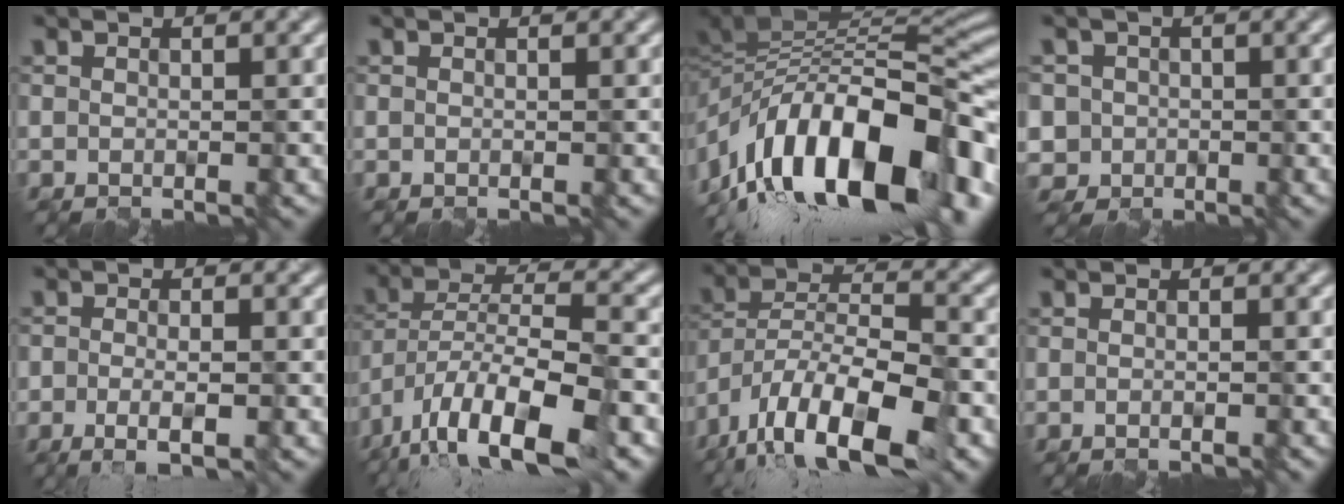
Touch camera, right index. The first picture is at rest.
{"total": 0.0}
{"total": 18.0, "force": [-5.1, 8.7, 14.9], "torque": [-0.227, -0.005, -0.077]}
{"total": 4.9, "force": [0.0, 4.8, 1.1], "torque": [-0.019, 0.024, -0.024]}
{"total": 3.7, "force": [-1.3, 1.9, 3.0], "torque": [-0.046, -0.005, -0.019]}
{"total": 12.7, "force": [-8.1, 3.7, 9.0], "torque": [-0.159, 0.004, -0.146]}
{"total": 13.8, "force": [-9.6, 4.6, 8.7], "torque": [-0.150, 0.004, -0.164]}
{"total": 0.8, "force": [-0.4, 0.0, 0.7], "torque": [-0.013, 0.000, -0.004]}